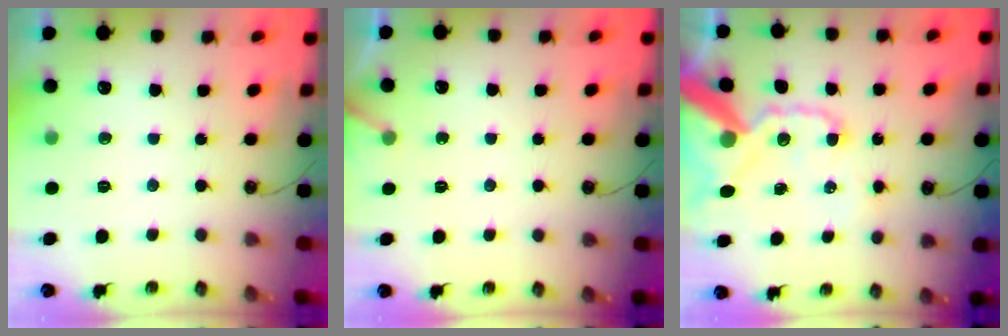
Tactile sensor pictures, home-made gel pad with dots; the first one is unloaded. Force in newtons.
{"total": 2.3, "press": 2.3, "slide": 0.1}
{"total": 21.5, "press": 21.4, "slide": 2.9}